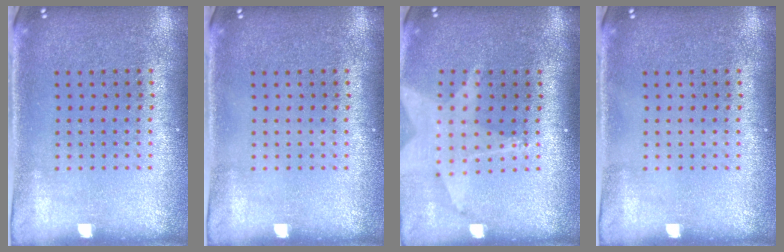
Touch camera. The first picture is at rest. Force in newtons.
{"total": 0.0}
{"total": 1.8, "press": 1.5, "slide": 1.0}
{"total": 0.0}